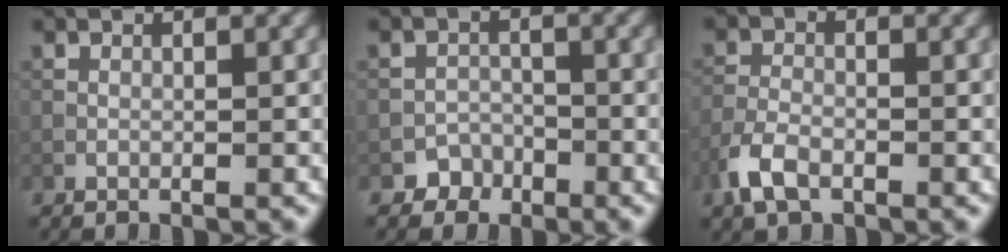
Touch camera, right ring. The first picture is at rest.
{"total": 2.4, "force": [-1.7, 1.7, -0.3], "torque": [0.022, 0.006, -0.022]}
{"total": 3.2, "force": [-1.8, 1.7, 2.0], "torque": [-0.046, -0.001, -0.043]}